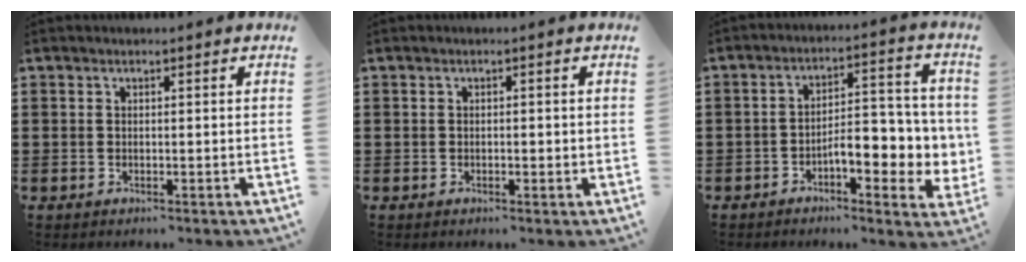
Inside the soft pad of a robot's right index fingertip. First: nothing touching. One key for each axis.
{"total": 0.8, "fx": -0.2, "fy": 0.3, "fz": 0.7, "tx": -0.014, "ty": 0.000, "tz": -0.003}
{"total": 7.3, "fx": -2.4, "fy": 3.4, "fz": 6.1, "tx": -0.073, "ty": -0.006, "tz": -0.048}